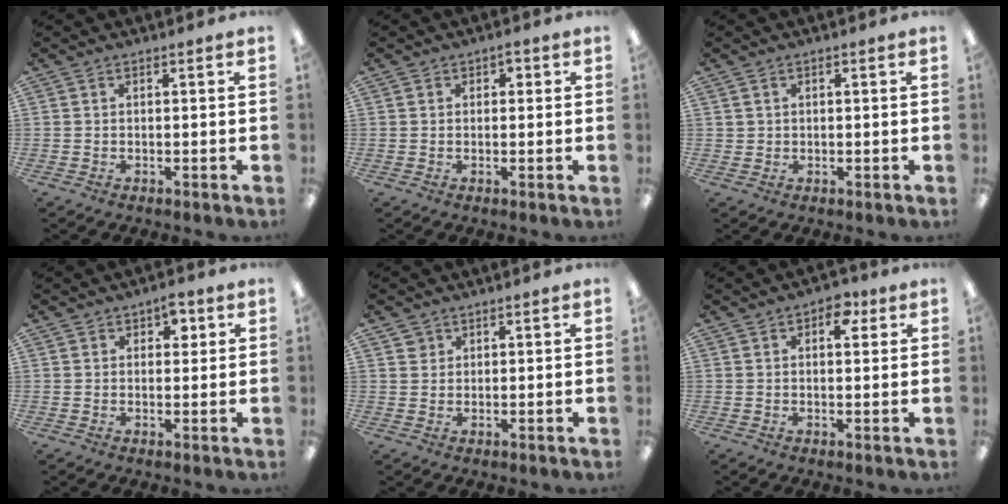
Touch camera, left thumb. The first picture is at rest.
{"total": 1.6, "force": [0.6, 1.4, 0.6], "torque": [-0.012, 0.005, 0.009]}
{"total": 1.2, "force": [0.5, 1.1, 0.1], "torque": [-0.003, 0.003, 0.009]}
{"total": 3.8, "force": [1.8, 2.7, 2.1], "torque": [-0.020, -0.003, 0.027]}
{"total": 2.5, "force": [1.5, 1.9, 0.2], "torque": [-0.001, -0.002, 0.028]}
{"total": 5.3, "force": [2.4, 3.1, 3.5], "torque": [-0.033, -0.006, 0.036]}